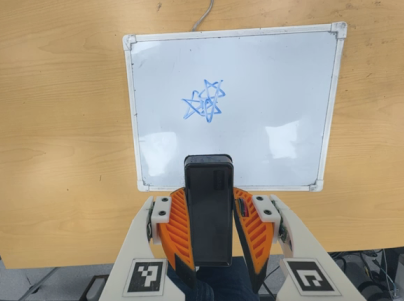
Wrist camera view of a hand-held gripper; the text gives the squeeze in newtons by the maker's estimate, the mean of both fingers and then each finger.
{"total": 9.8, "left": 7.7, "right": 11.8}